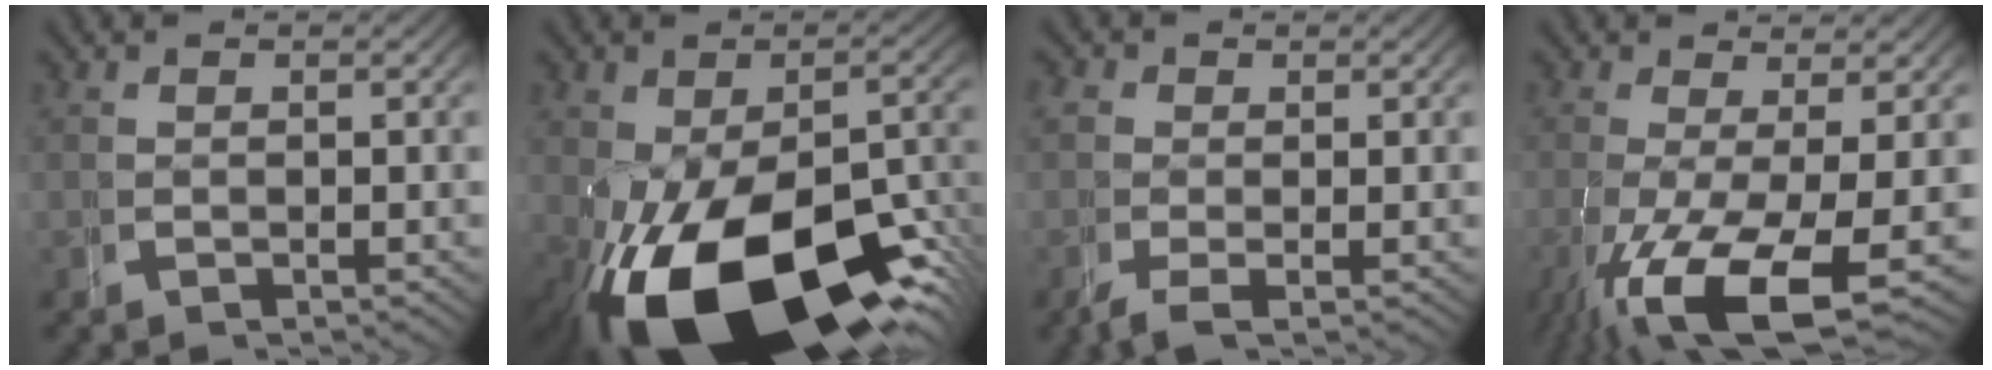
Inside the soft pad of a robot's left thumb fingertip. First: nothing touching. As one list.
[{"total": 18.5, "force": [-6.9, 9.2, 14.5], "torque": [-0.260, -0.058, -0.069]}, {"total": 2.7, "force": [-0.6, 2.1, 1.6], "torque": [-0.042, -0.021, -0.007]}, {"total": 9.4, "force": [-3.1, 4.2, 7.8], "torque": [-0.160, -0.040, -0.023]}]